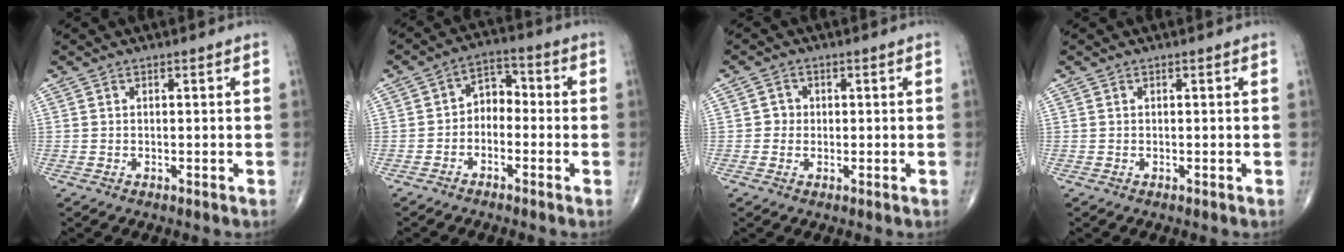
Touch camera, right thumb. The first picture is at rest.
{"total": 5.5, "force": [-1.4, 4.0, 3.5], "torque": [-0.034, 0.035, -0.041]}
{"total": 2.1, "force": [0.0, 2.0, 0.5], "torque": [0.004, 0.006, -0.004]}
{"total": 0.0}